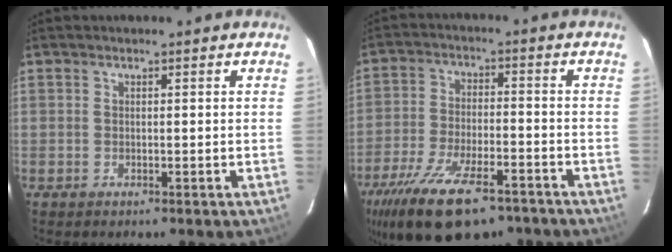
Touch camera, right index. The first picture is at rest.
{"total": 18.9, "force": [-13.0, 7.2, 11.6], "torque": [-0.237, -0.040, -0.213]}